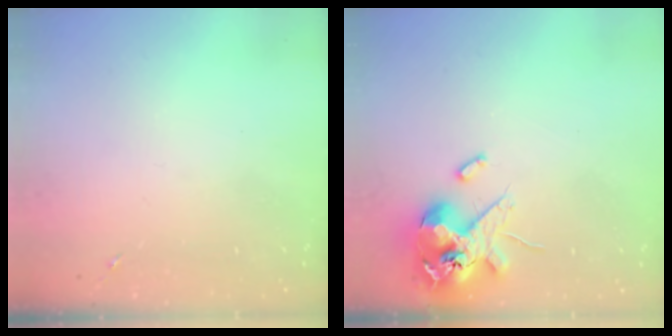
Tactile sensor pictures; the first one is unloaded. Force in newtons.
{"total": 14.1, "press": 13.9, "slide": 2.5}